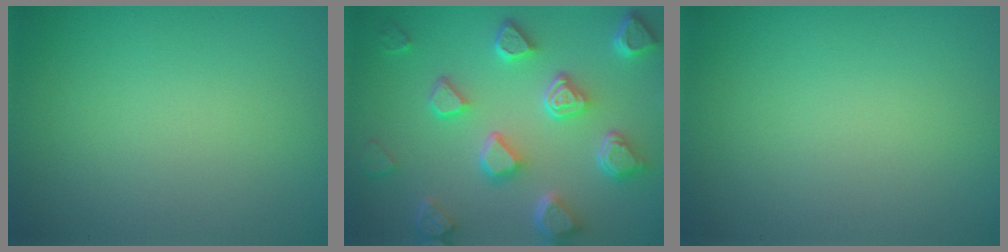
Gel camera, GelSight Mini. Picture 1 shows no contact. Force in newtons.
{"total": 7.1, "press": 5.5, "slide": 4.4}
{"total": 0.0}